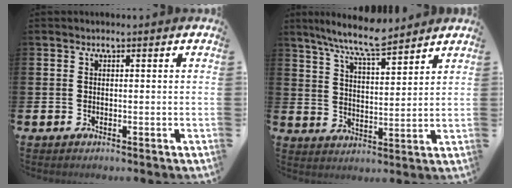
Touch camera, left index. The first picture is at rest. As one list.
[{"total": 8.2, "force": [7.5, 0.8, 3.3], "torque": [-0.089, -0.030, 0.135]}]